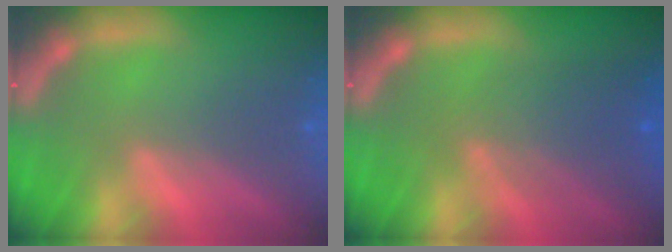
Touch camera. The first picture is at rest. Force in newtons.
{"total": 5.1}